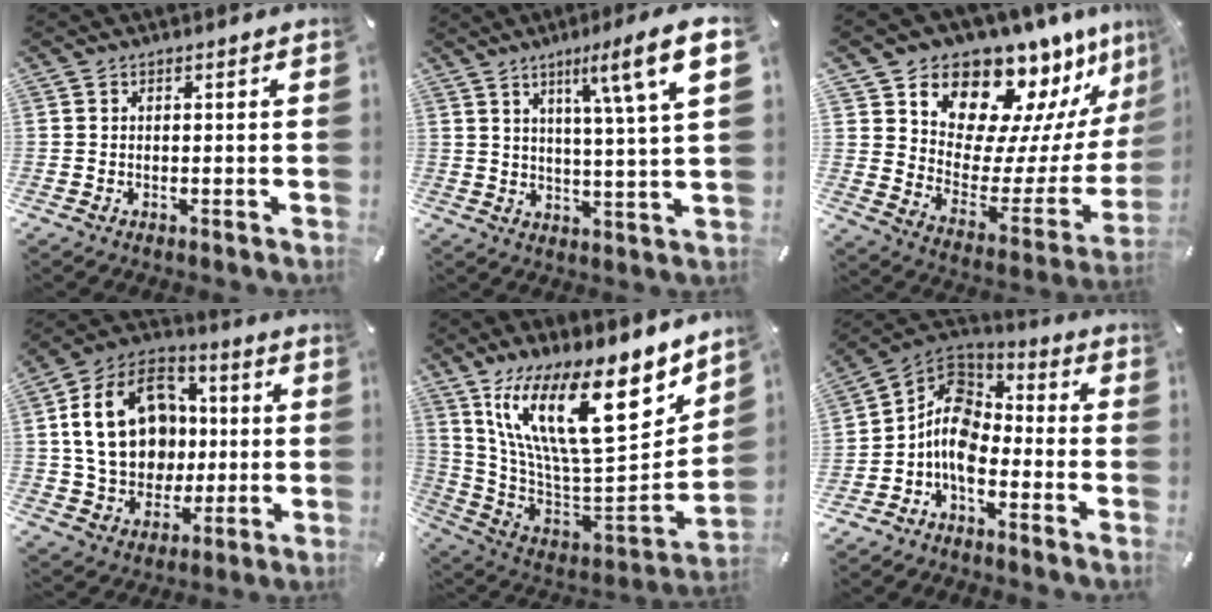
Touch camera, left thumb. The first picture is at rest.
{"total": 11.8, "force": [6.1, 0.4, 10.1], "torque": [-0.155, -0.029, 0.088]}
{"total": 15.7, "force": [13.5, 7.2, 3.3], "torque": [-0.052, -0.135, 0.230]}
{"total": 21.4, "force": [1.8, 17.1, 12.7], "torque": [-0.247, 0.017, 0.040]}
{"total": 25.8, "force": [13.5, 9.6, 19.9], "torque": [-0.326, -0.113, 0.230]}
{"total": 11.0, "force": [-5.5, 7.1, 6.4], "torque": [-0.144, 0.020, -0.110]}